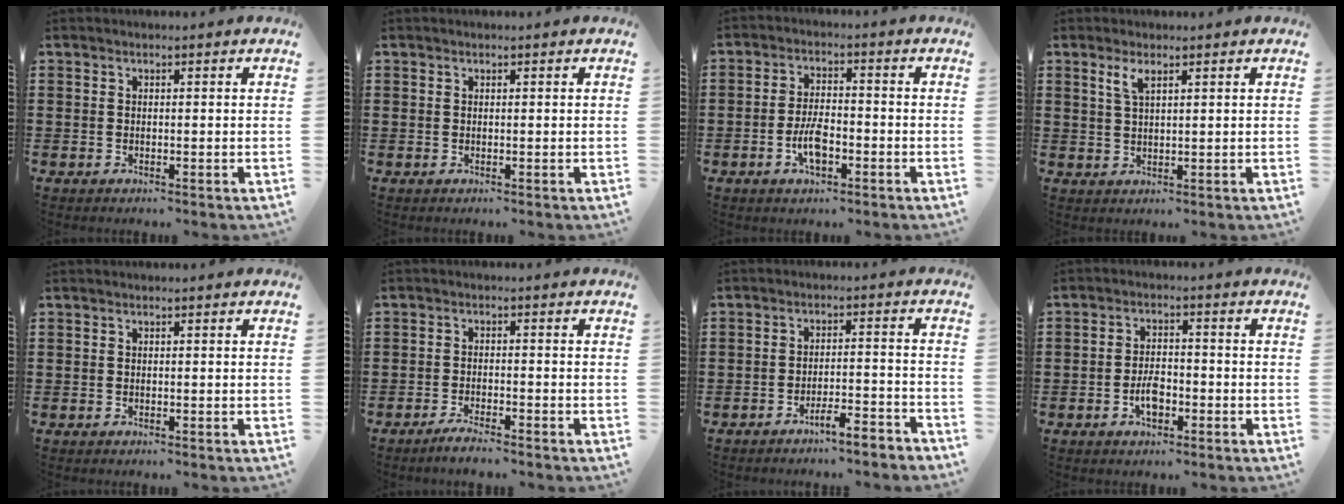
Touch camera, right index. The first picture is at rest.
{"total": 0.0}
{"total": 5.3, "force": [-2.0, 2.2, 4.3], "torque": [-0.092, 0.002, -0.041]}
{"total": 2.8, "force": [1.6, 0.8, 2.1], "torque": [-0.046, 0.005, 0.027]}
{"total": 0.0}
{"total": 2.4, "force": [-2.2, -0.1, 0.8], "torque": [-0.015, 0.003, -0.043]}
{"total": 4.5, "force": [-4.1, -0.1, 1.9], "torque": [-0.033, -0.004, -0.077]}
{"total": 4.0, "force": [-1.6, 2.0, 3.0], "torque": [-0.060, 0.003, -0.032]}